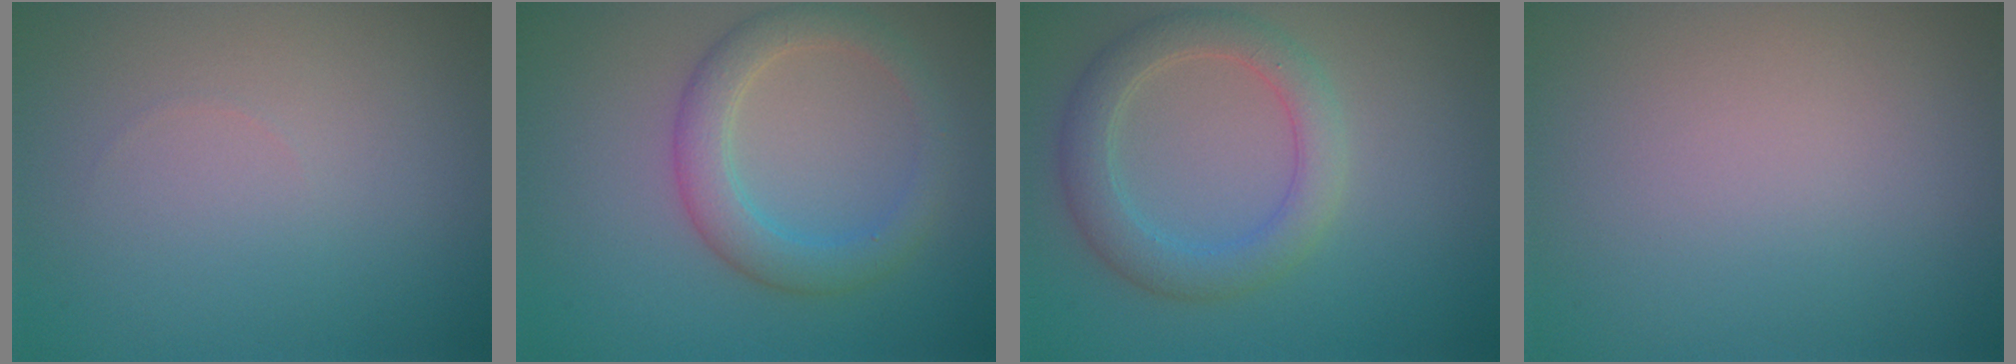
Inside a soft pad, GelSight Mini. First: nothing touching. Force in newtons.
{"total": 3.7, "press": 3.7, "slide": 0.2}
{"total": 3.8, "press": 3.8, "slide": 0.1}
{"total": 0.0}